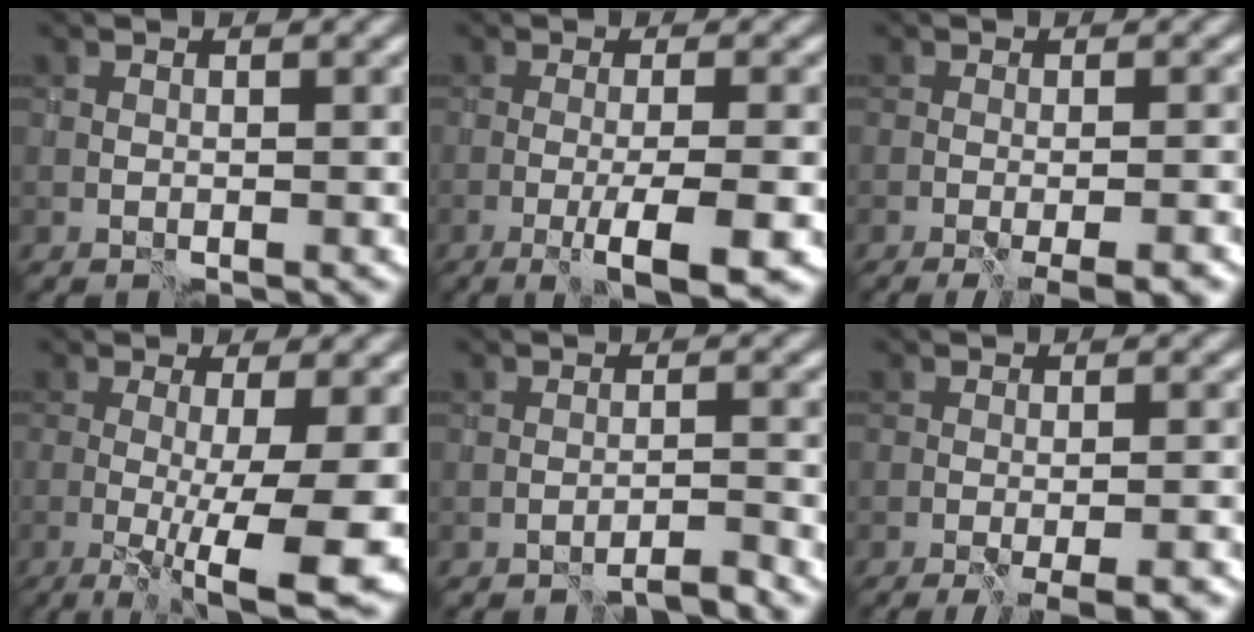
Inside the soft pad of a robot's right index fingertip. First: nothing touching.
{"total": 5.2, "force": [-2.5, 0.2, 4.6], "torque": [-0.063, 0.004, -0.043]}
{"total": 4.4, "force": [-2.8, 0.6, 3.4], "torque": [-0.032, -0.002, -0.028]}
{"total": 9.9, "force": [-1.9, 1.8, 9.5], "torque": [-0.125, -0.015, -0.023]}
{"total": 2.2, "force": [-2.0, -0.8, 0.4], "torque": [0.004, 0.005, -0.036]}
{"total": 5.3, "force": [-3.6, 0.8, 3.8], "torque": [-0.039, -0.009, -0.041]}